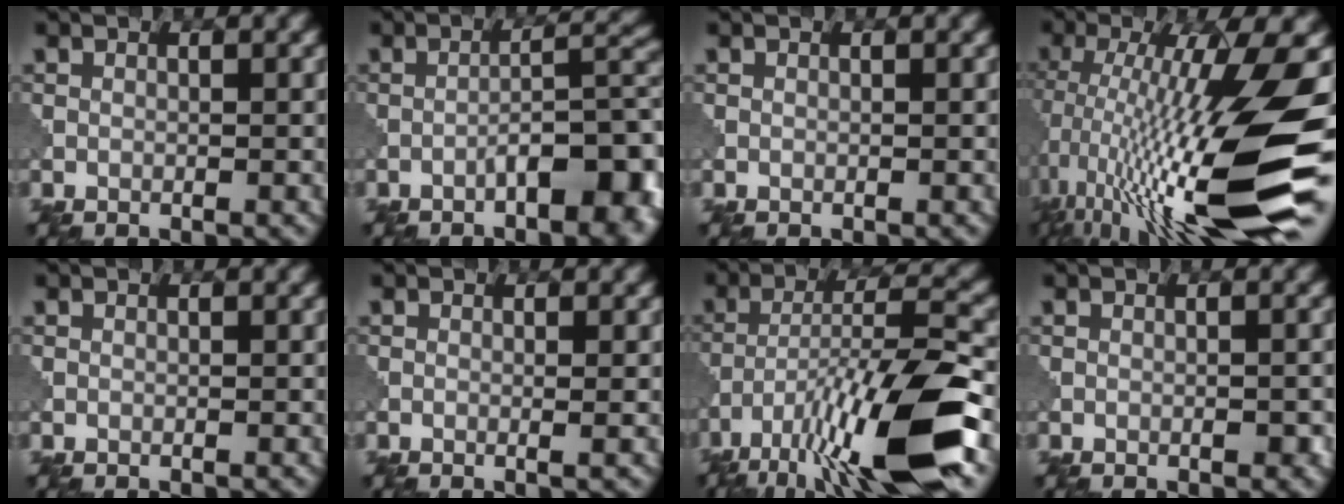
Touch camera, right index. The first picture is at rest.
{"total": 8.7, "force": [-4.0, 2.9, 7.2], "torque": [-0.088, 0.015, -0.051]}
{"total": 0.0}
{"total": 16.5, "force": [-4.3, 3.3, 15.6], "torque": [-0.290, 0.001, -0.065]}
{"total": 0.0}
{"total": 0.9, "force": [-0.1, 0.2, 0.9], "torque": [-0.012, -0.001, -0.004]}
{"total": 12.6, "force": [-7.3, 2.2, 10.0], "torque": [-0.172, 0.010, -0.129]}
{"total": 1.2, "force": [-0.4, 0.5, 1.0], "torque": [-0.017, 0.000, -0.006]}